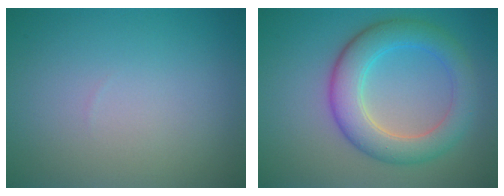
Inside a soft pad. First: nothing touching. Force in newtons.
{"total": 5.7, "press": 5.7, "slide": 0.1}